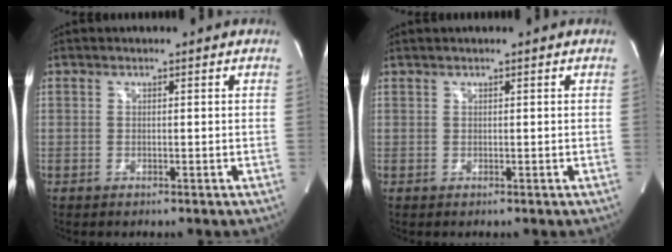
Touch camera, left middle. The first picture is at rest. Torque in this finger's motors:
{"motor_torque": [0.21, -0.13, 0.07, -0.01]}